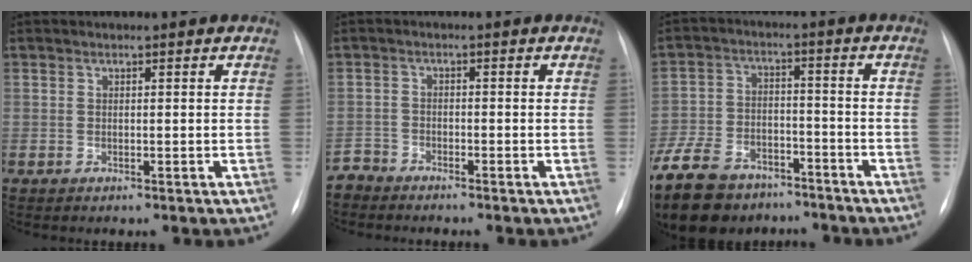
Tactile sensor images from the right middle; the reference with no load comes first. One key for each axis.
{"total": 2.7, "fx": -2.6, "fy": 0.6, "fz": -0.6, "tx": 0.013, "ty": -0.005, "tz": -0.052}
{"total": 19.2, "fx": -13.9, "fy": 10.4, "fz": 8.2, "tx": -0.225, "ty": -0.010, "tz": -0.224}